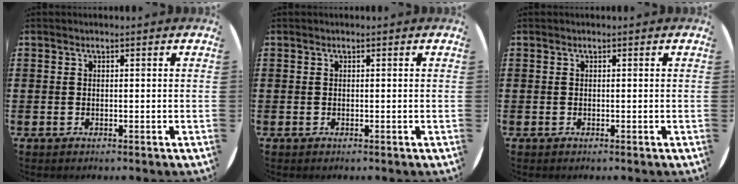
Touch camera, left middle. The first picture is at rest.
{"total": 0.0}
{"total": 0.0}